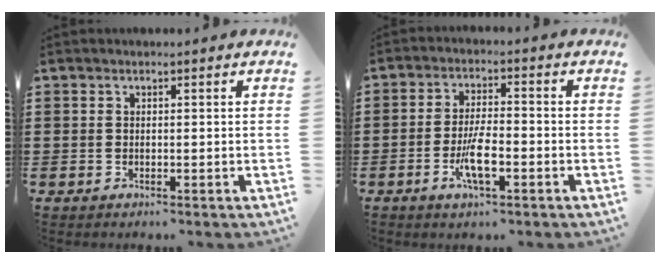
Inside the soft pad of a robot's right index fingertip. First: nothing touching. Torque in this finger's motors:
{"motor_torque": [1.07, 1.07, 0.34, 0.07]}